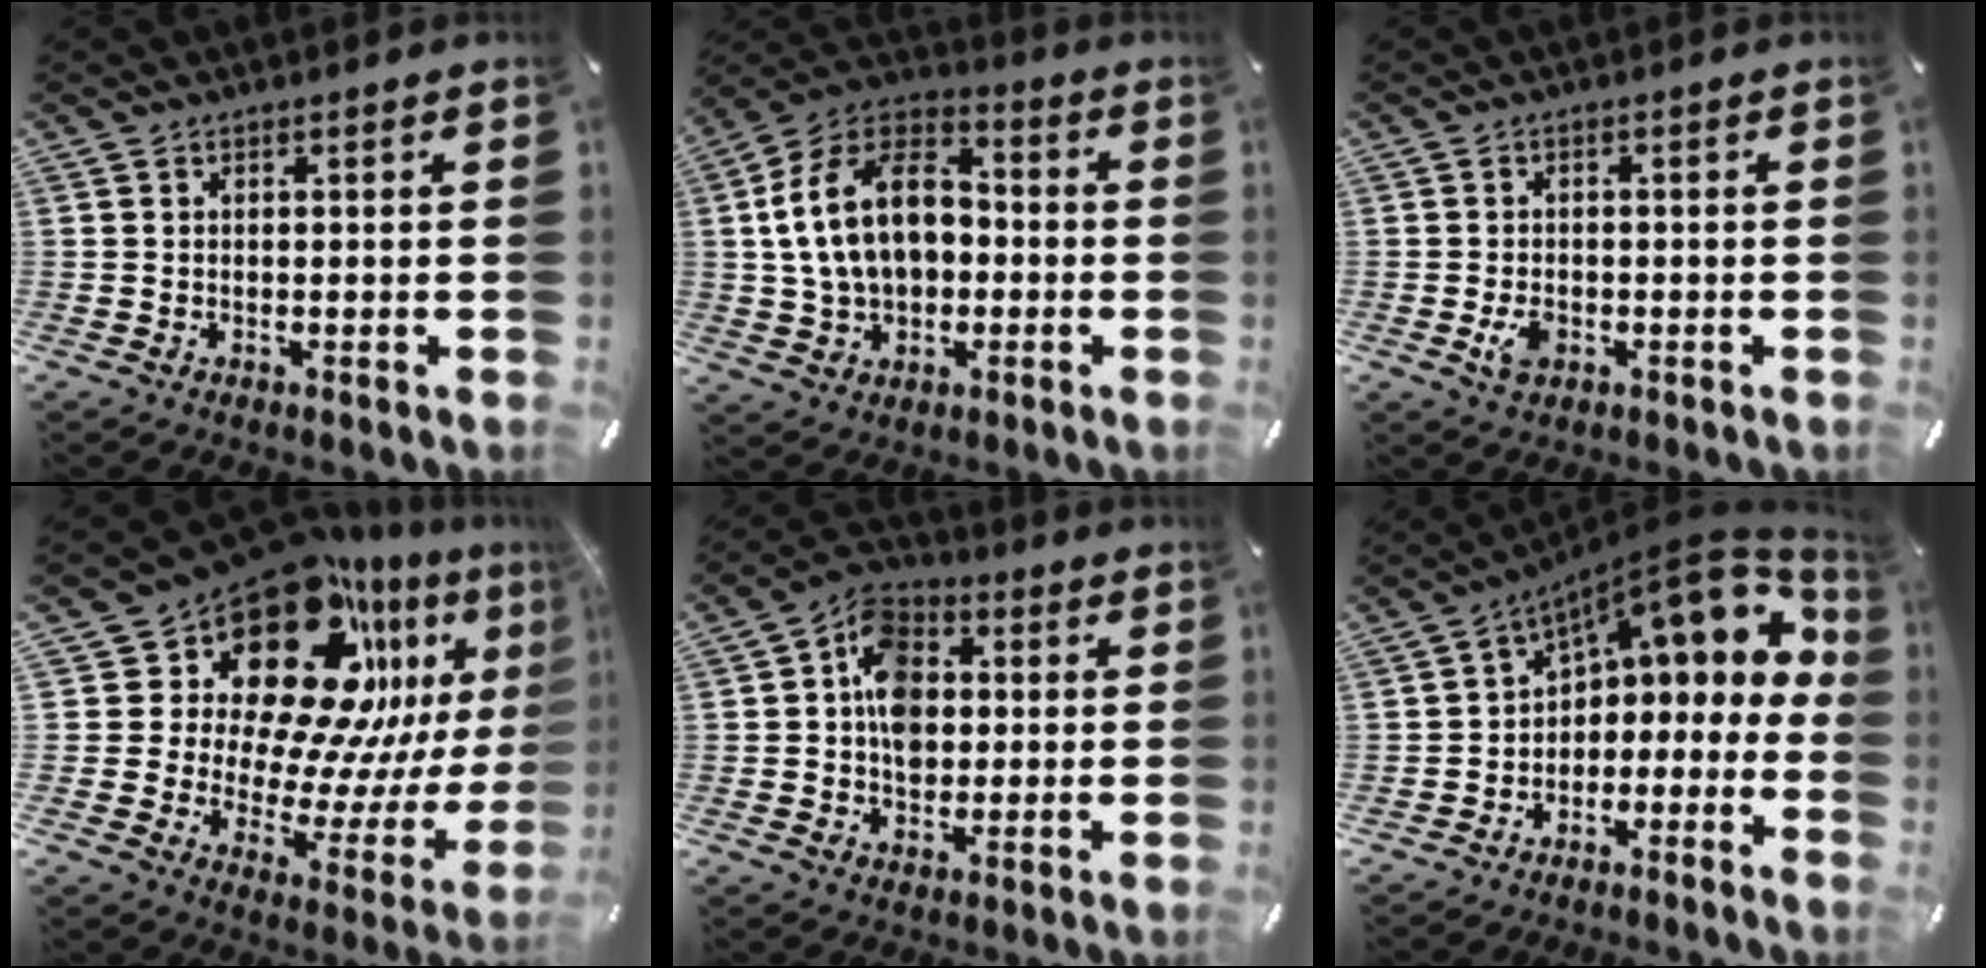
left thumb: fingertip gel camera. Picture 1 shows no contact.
{"total": 17.0, "force": [0.4, 12.6, 11.4], "torque": [-0.245, 0.021, 0.005]}
{"total": 3.6, "force": [-1.2, 2.6, 2.2], "torque": [-0.051, 0.001, -0.023]}
{"total": 25.6, "force": [15.1, 14.7, 14.5], "torque": [-0.239, -0.134, 0.266]}
{"total": 10.9, "force": [0.2, 8.9, 6.3], "torque": [-0.099, 0.015, 0.007]}
{"total": 10.0, "force": [4.9, 5.5, 6.8], "torque": [-0.099, -0.040, 0.080]}